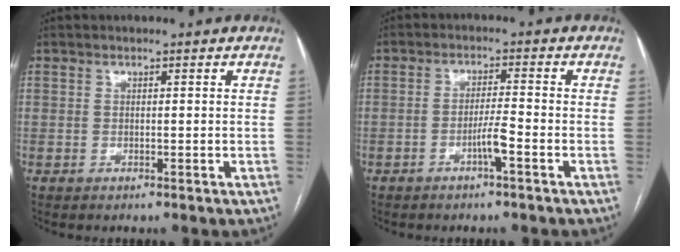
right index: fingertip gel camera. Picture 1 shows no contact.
{"total": 3.4, "force": [-1.6, -0.2, 2.9], "torque": [-0.050, 0.001, -0.029]}